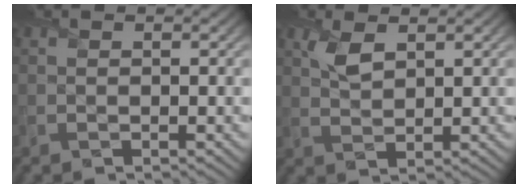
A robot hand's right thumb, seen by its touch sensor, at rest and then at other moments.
{"total": 3.1, "force": [1.8, 1.3, 2.1], "torque": [-0.055, 0.002, 0.036]}